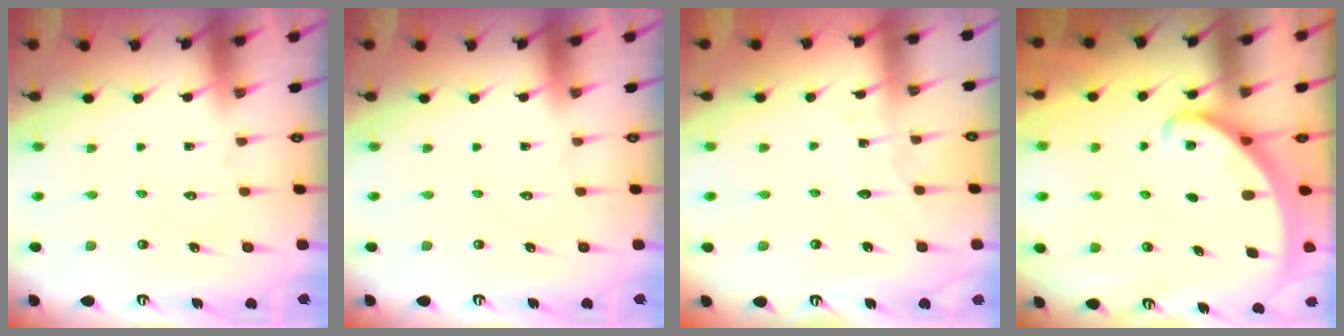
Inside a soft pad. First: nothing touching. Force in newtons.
{"total": 0.0}
{"total": 5.3, "press": 5.3, "slide": 0.5}
{"total": 2.3, "press": 2.3, "slide": 0.2}